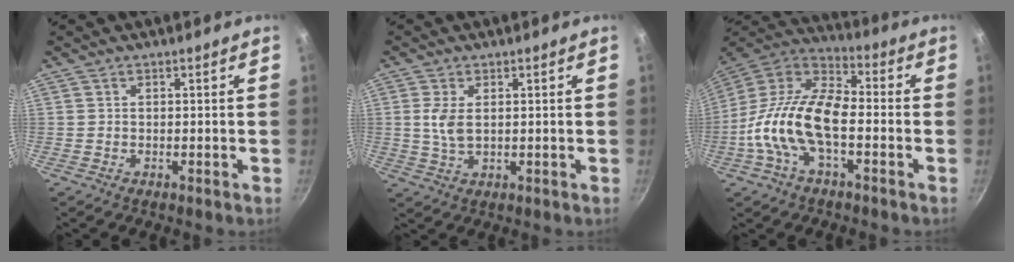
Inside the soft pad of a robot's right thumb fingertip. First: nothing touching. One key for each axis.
{"total": 4.6, "fx": 0.8, "fy": 2.6, "fz": 3.8, "tx": -0.077, "ty": -0.003, "tz": 0.018}
{"total": 17.6, "fx": -3.9, "fy": 8.9, "fz": 14.7, "tx": -0.266, "ty": 0.043, "tz": -0.091}